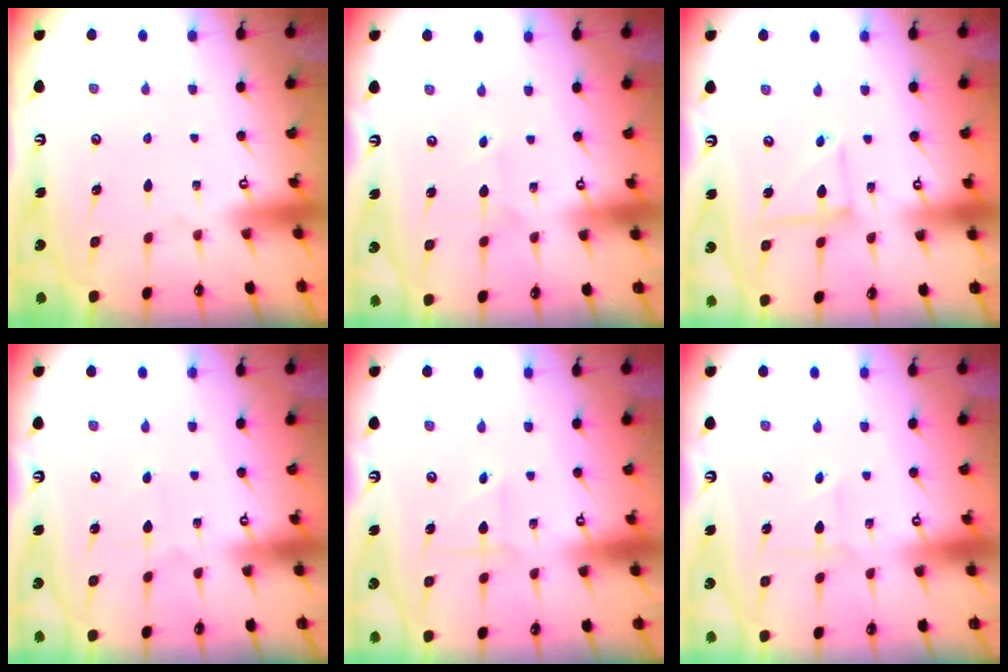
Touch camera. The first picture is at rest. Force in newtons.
{"total": 1.8, "press": 1.8, "slide": 0.2}
{"total": 6.6, "press": 6.6, "slide": 0.5}
{"total": 1.8, "press": 1.8, "slide": 0.2}
{"total": 2.9, "press": 2.9, "slide": 0.2}
{"total": 3.2, "press": 3.2, "slide": 0.3}